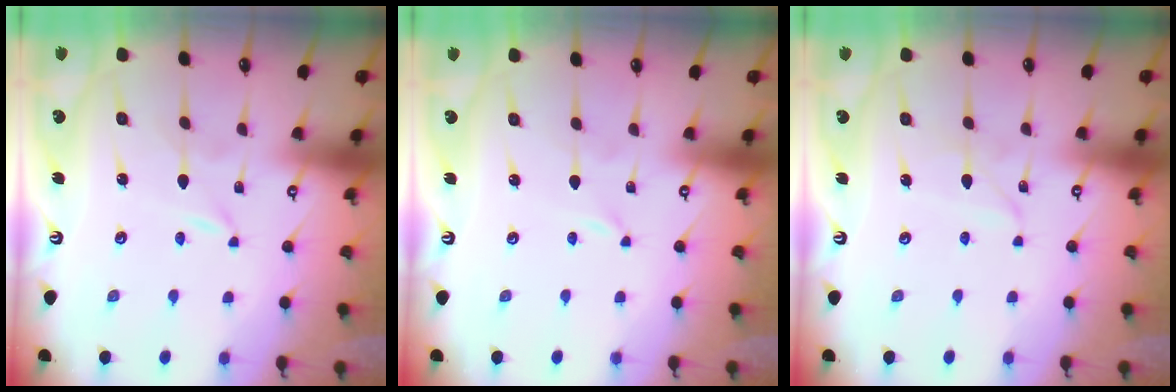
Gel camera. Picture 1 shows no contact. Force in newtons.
{"total": 0.0}
{"total": 3.3, "press": 3.3, "slide": 0.1}